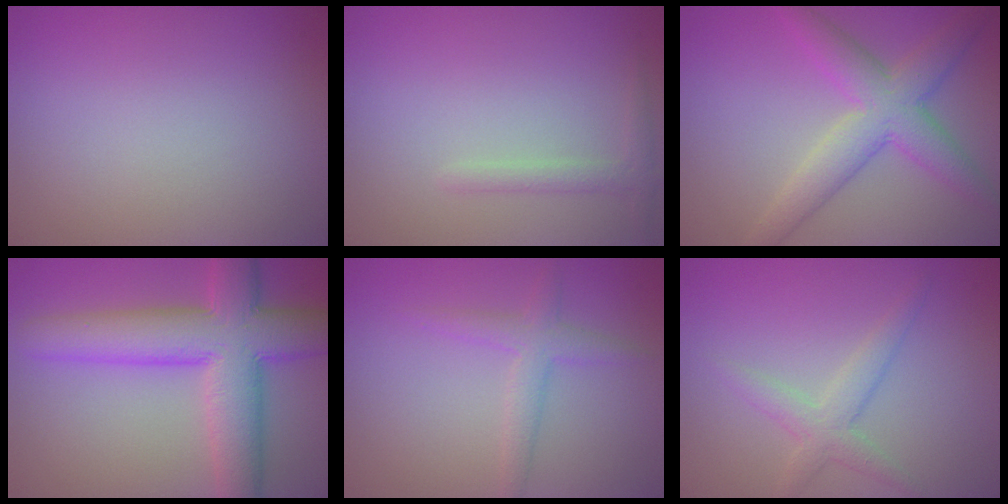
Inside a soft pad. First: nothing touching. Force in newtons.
{"total": 1.3, "press": 1.3, "slide": 0.1}
{"total": 5.5, "press": 5.5, "slide": 0.2}
{"total": 9.6, "press": 9.6, "slide": 0.2}
{"total": 2.3, "press": 2.3, "slide": 0.1}
{"total": 2.5, "press": 2.5, "slide": 0.2}